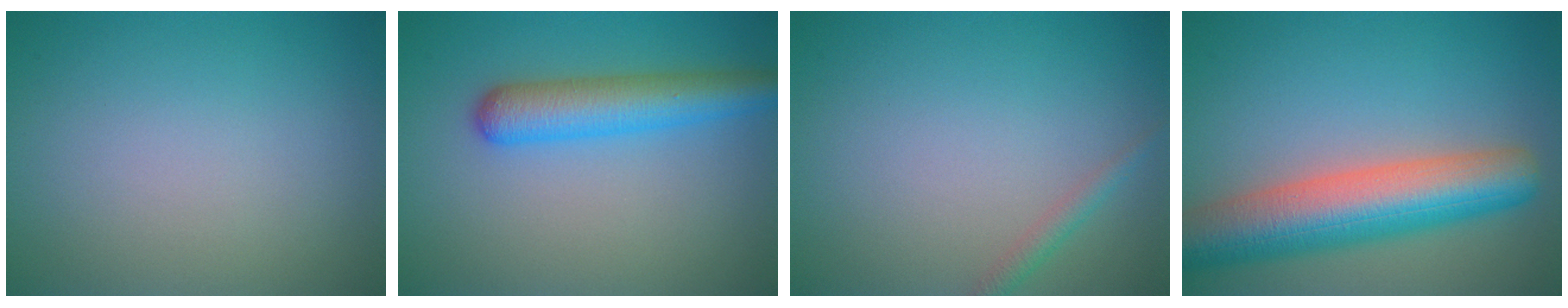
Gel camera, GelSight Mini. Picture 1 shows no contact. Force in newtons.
{"total": 4.9, "press": 4.9, "slide": 0.1}
{"total": 1.2, "press": 1.2, "slide": 0.1}
{"total": 9.4, "press": 9.4, "slide": 0.5}